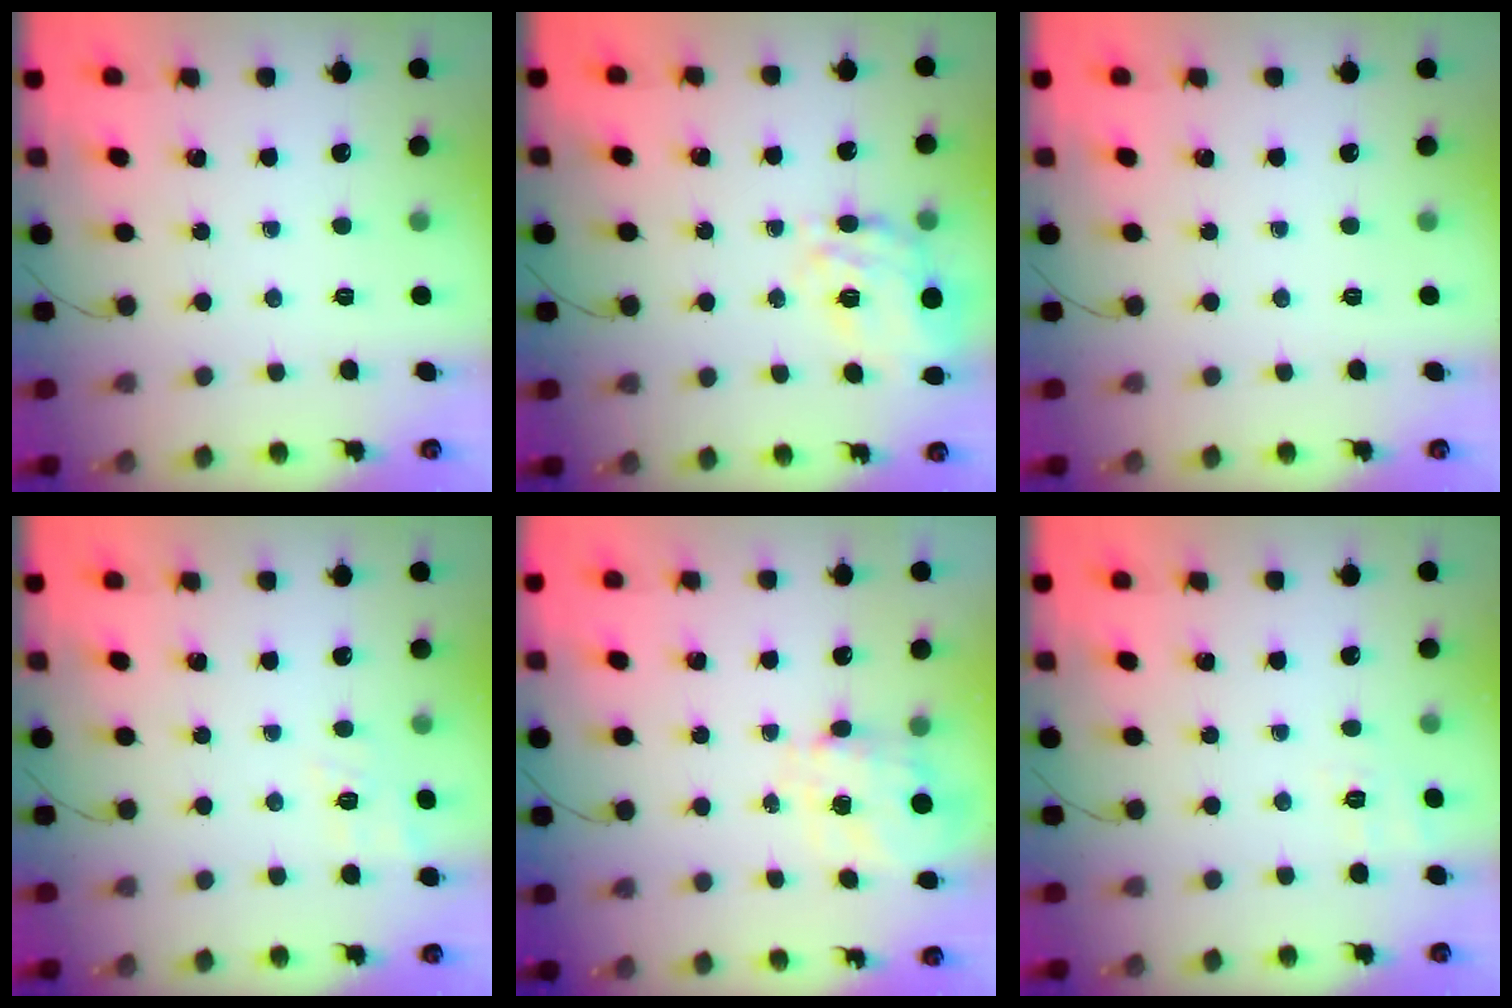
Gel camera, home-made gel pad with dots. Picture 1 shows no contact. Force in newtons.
{"total": 12.3, "press": 11.9, "slide": 3.3}
{"total": 0.0}
{"total": 10.4, "press": 10.1, "slide": 2.3}
{"total": 5.2, "press": 5.1, "slide": 0.8}
{"total": 2.5, "press": 1.1, "slide": 2.2}